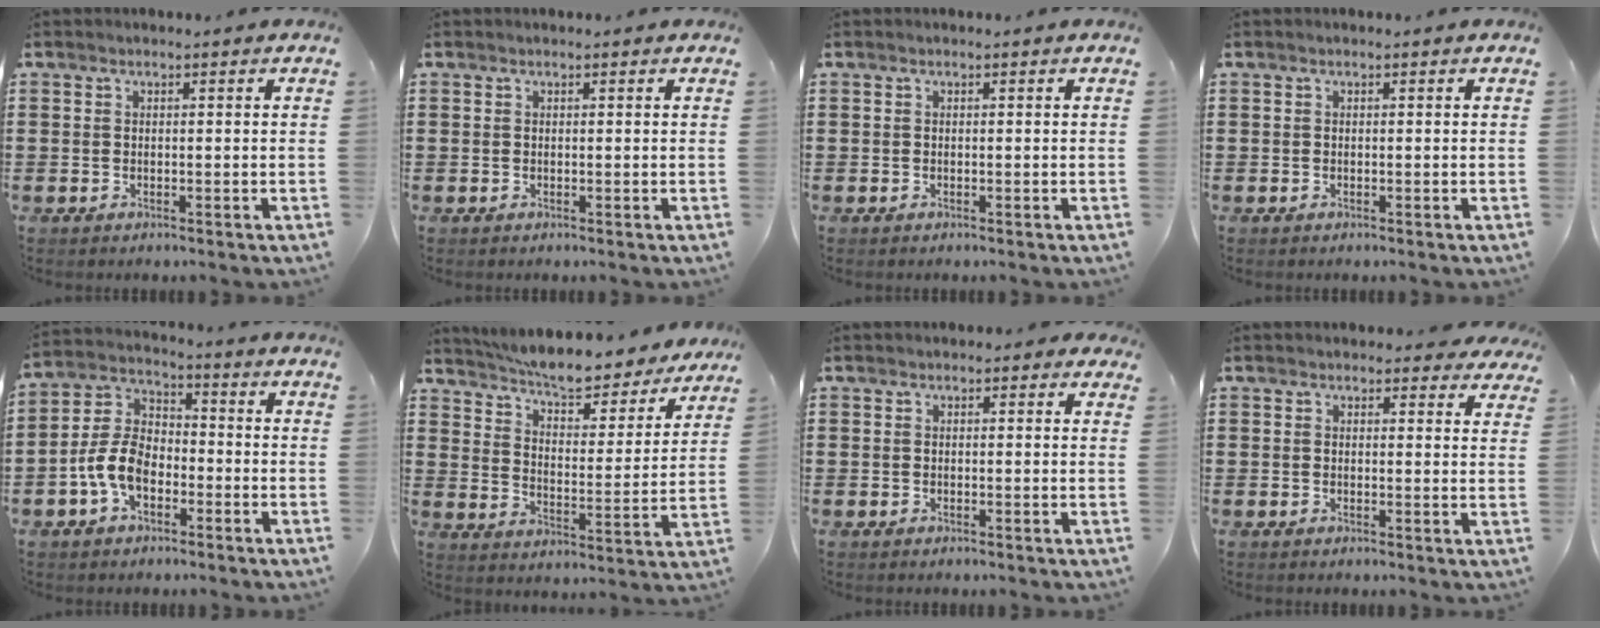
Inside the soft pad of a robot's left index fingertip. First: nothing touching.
{"total": 0.0}
{"total": 0.0}
{"total": 0.0}
{"total": 7.6, "force": [-3.2, 4.6, 5.2], "torque": [-0.141, 0.004, -0.072]}
{"total": 6.5, "force": [6.3, 0.2, 1.7], "torque": [-0.055, -0.051, 0.104]}
{"total": 0.9, "force": [0.2, 0.8, 0.3], "torque": [-0.010, 0.007, 0.001]}
{"total": 2.1, "force": [1.8, 1.0, 0.5], "torque": [-0.009, 0.001, 0.032]}